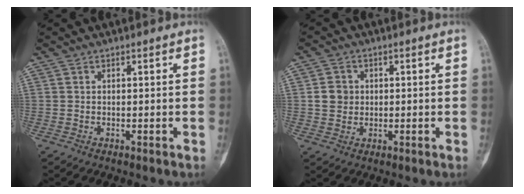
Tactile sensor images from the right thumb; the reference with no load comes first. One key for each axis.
{"total": 4.3, "fx": 0.4, "fy": 4.0, "fz": 1.6, "tx": -0.009, "ty": 0.003, "tz": 0.006}